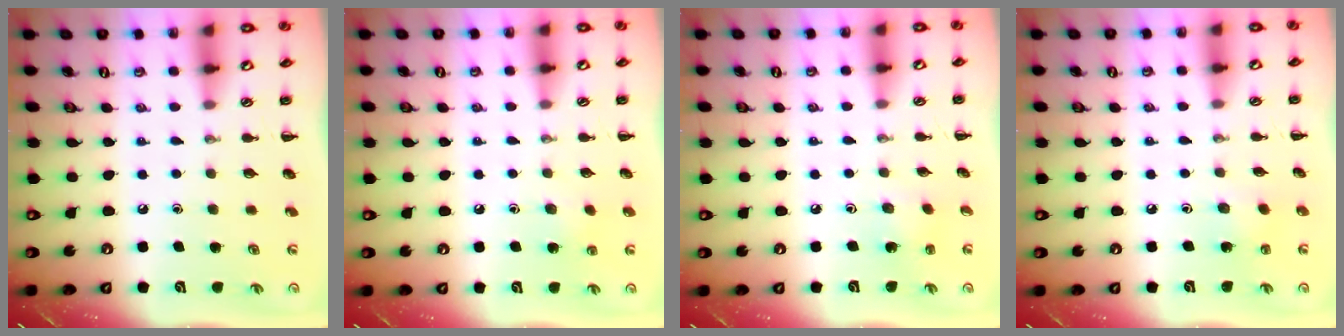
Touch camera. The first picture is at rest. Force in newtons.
{"total": 6.1, "press": 5.8, "slide": 1.8}
{"total": 1.8, "press": 1.6, "slide": 0.6}
{"total": 2.4, "press": 2.2, "slide": 0.8}